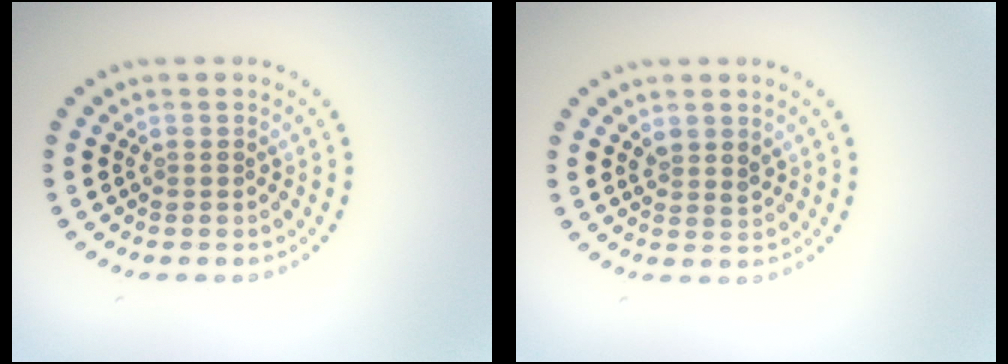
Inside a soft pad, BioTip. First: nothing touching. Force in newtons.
{"total": 1.3, "press": 1.1, "slide": 0.7}